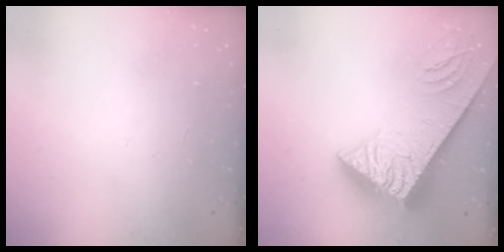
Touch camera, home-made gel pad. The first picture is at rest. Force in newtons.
{"total": 7.4, "press": 7.3, "slide": 0.9}